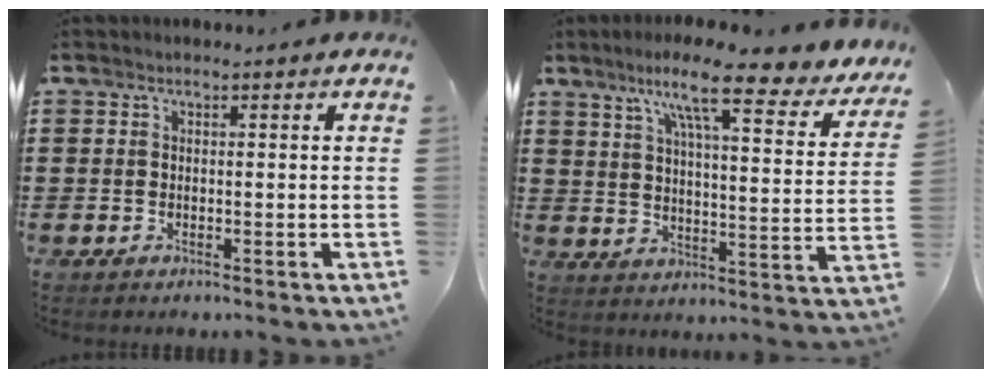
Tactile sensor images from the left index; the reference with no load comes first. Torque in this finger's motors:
{"motor_torque": [2.14, 0.00, 0.38, 0.21]}